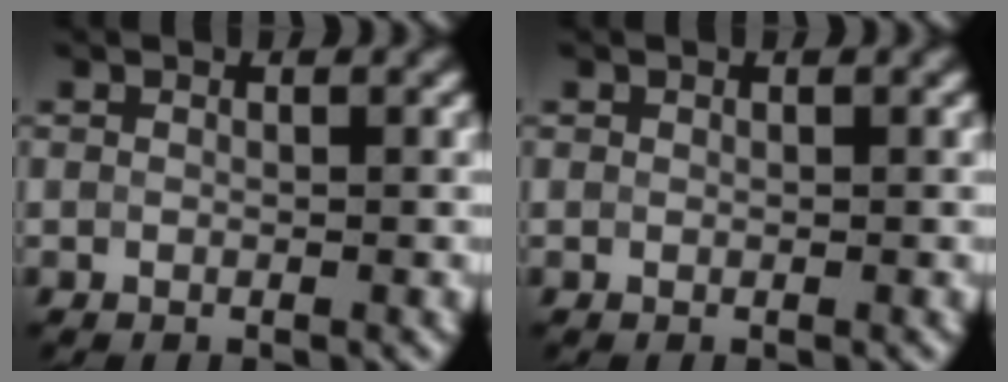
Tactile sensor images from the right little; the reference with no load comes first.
{"total": 0.0}